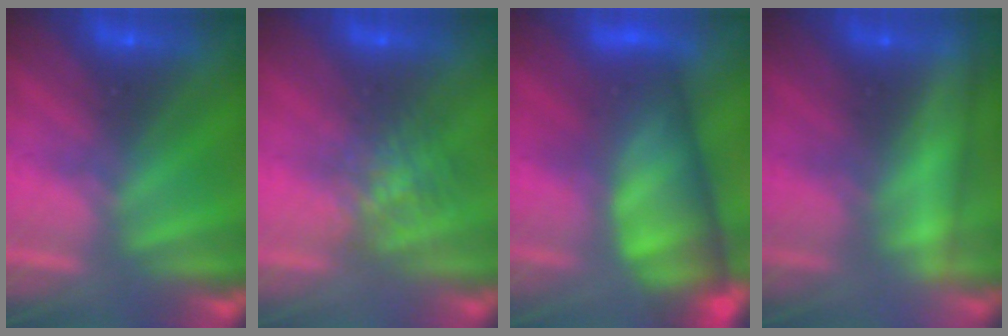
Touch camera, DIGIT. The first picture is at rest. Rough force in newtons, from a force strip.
{"total": 4.1}
{"total": 9.3}
{"total": 2.4}